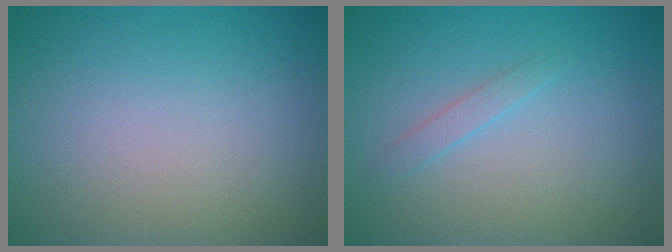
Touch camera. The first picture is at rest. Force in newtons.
{"total": 1.0, "press": 1.0, "slide": 0.0}